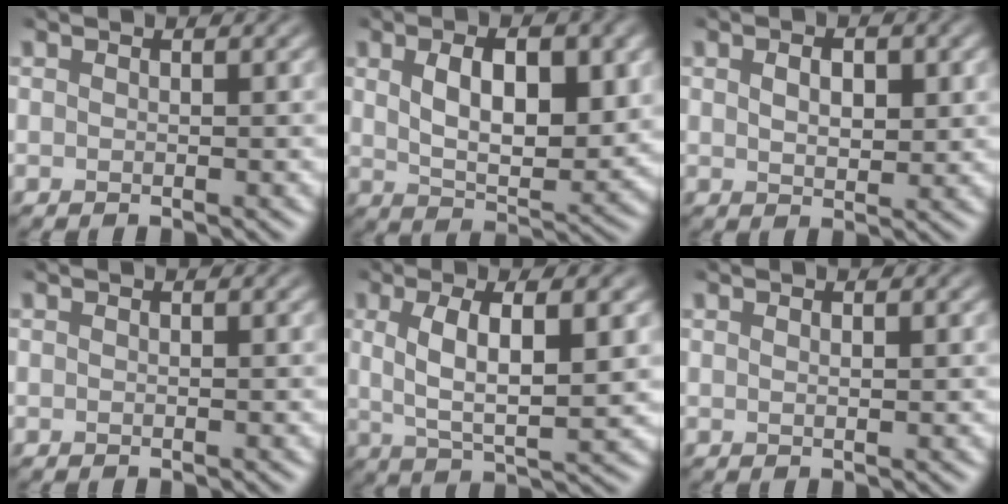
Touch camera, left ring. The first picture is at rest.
{"total": 7.2, "force": [0.4, 3.4, 6.3], "torque": [-0.117, -0.013, 0.021]}
{"total": 2.7, "force": [-0.3, 1.3, 2.3], "torque": [-0.054, -0.010, 0.010]}
{"total": 0.0}
{"total": 6.2, "force": [0.2, 1.9, 5.9], "torque": [-0.119, -0.014, 0.014]}
{"total": 0.8, "force": [0.3, 0.3, 0.7], "torque": [-0.005, 0.004, 0.001]}